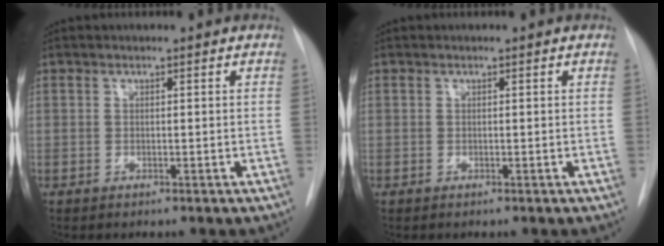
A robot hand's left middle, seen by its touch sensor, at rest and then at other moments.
{"total": 0.0}